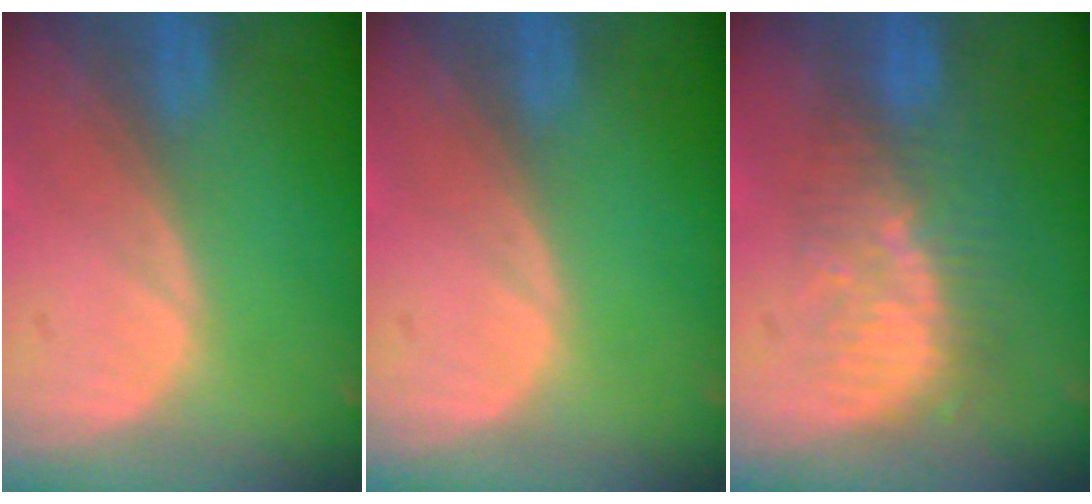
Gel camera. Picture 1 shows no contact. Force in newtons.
{"total": 0.0}
{"total": 8.5, "press": 7.6, "slide": 3.7}